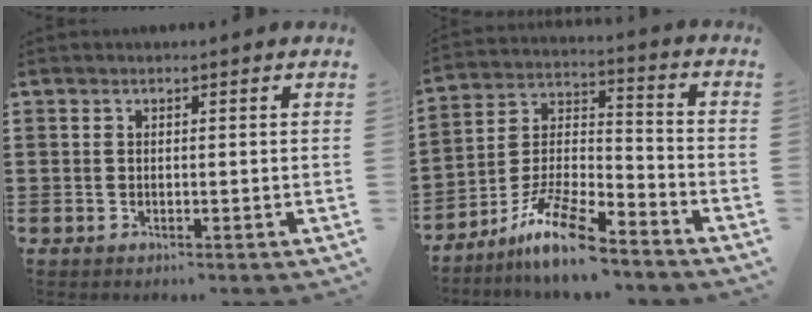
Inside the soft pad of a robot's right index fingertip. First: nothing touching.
{"total": 11.0, "force": [-8.6, 2.5, 6.5], "torque": [-0.141, 0.022, -0.169]}